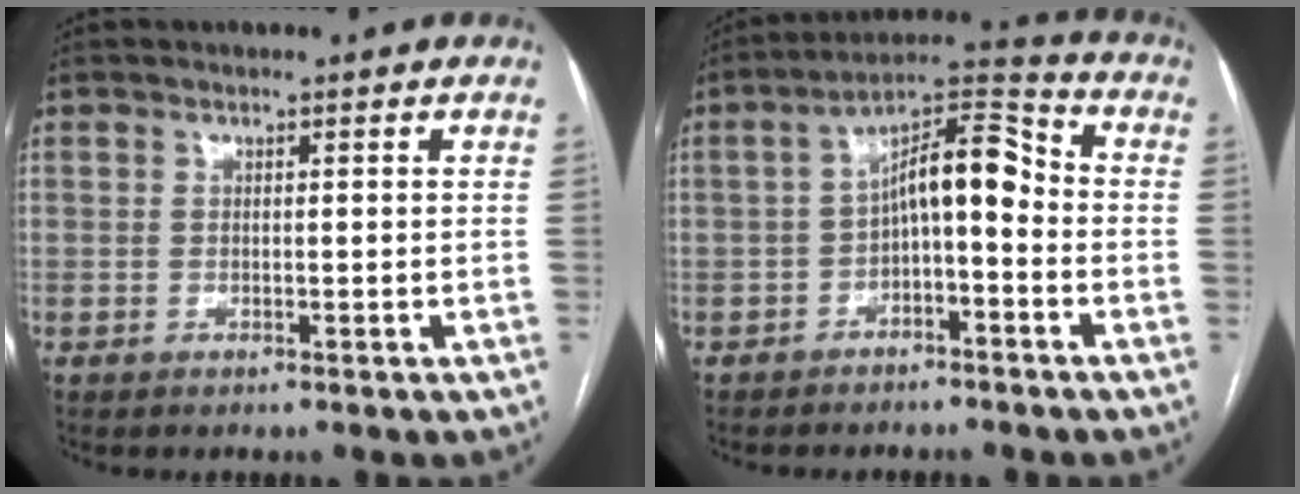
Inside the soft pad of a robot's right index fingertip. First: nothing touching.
{"total": 9.5, "force": [-1.3, 3.2, 8.9], "torque": [-0.147, 0.042, -0.023]}